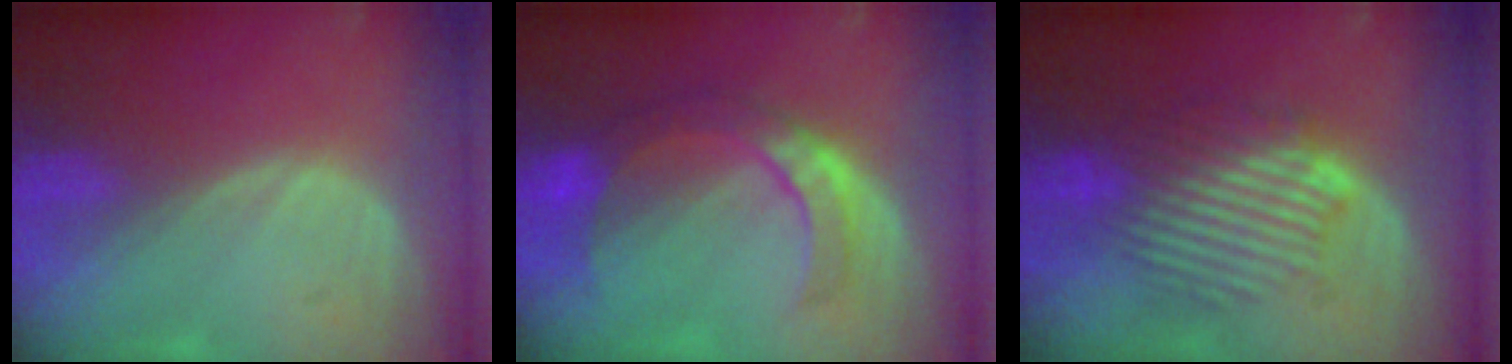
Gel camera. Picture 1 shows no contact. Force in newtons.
{"total": 7.9, "press": 7.4, "slide": 2.6}
{"total": 8.9, "press": 8.6, "slide": 2.3}